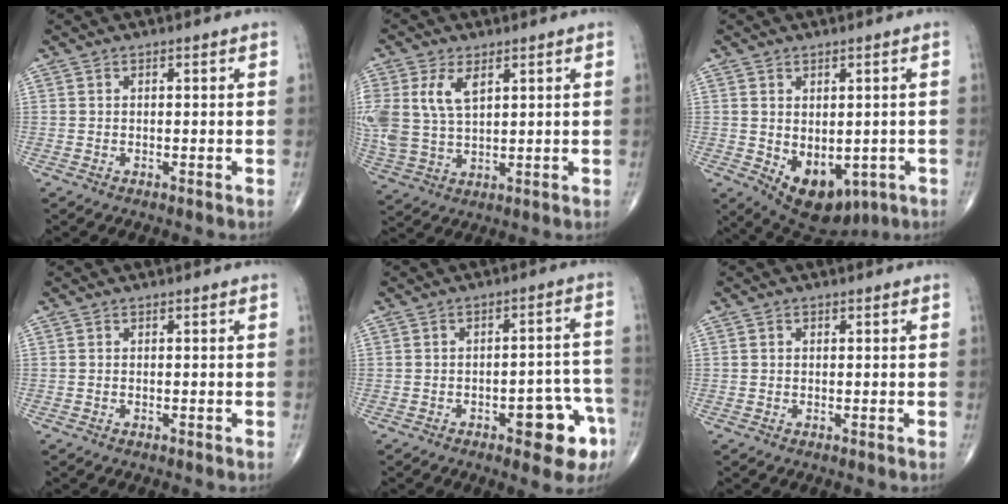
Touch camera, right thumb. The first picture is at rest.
{"total": 10.8, "force": [3.7, 6.2, 8.0], "torque": [-0.176, 0.000, 0.084]}
{"total": 11.4, "force": [-3.2, 7.2, 8.2], "torque": [-0.094, -0.004, -0.023]}
{"total": 0.0}
{"total": 10.3, "force": [-4.9, 4.2, 8.0], "torque": [-0.064, 0.042, -0.055]}
{"total": 0.6, "force": [0.1, 0.6, 0.2], "torque": [0.001, 0.000, 0.001]}